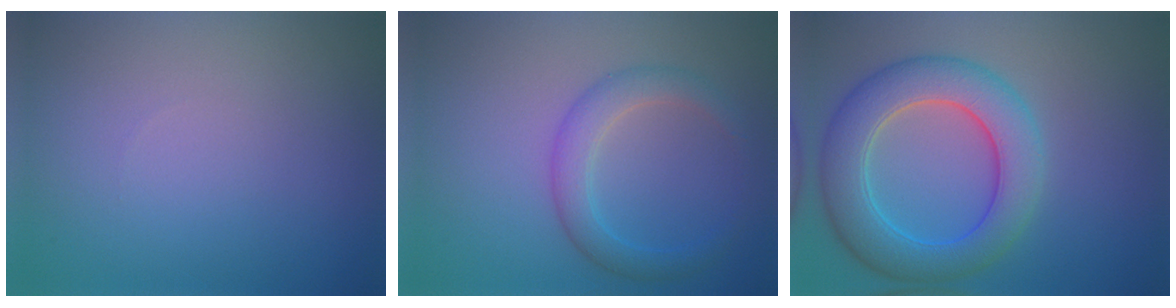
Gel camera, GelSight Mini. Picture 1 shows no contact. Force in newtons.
{"total": 3.1, "press": 3.1, "slide": 0.0}
{"total": 7.4, "press": 7.4, "slide": 0.4}